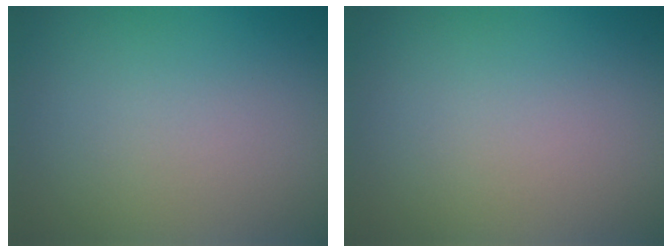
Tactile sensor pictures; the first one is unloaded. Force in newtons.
{"total": 0.0}